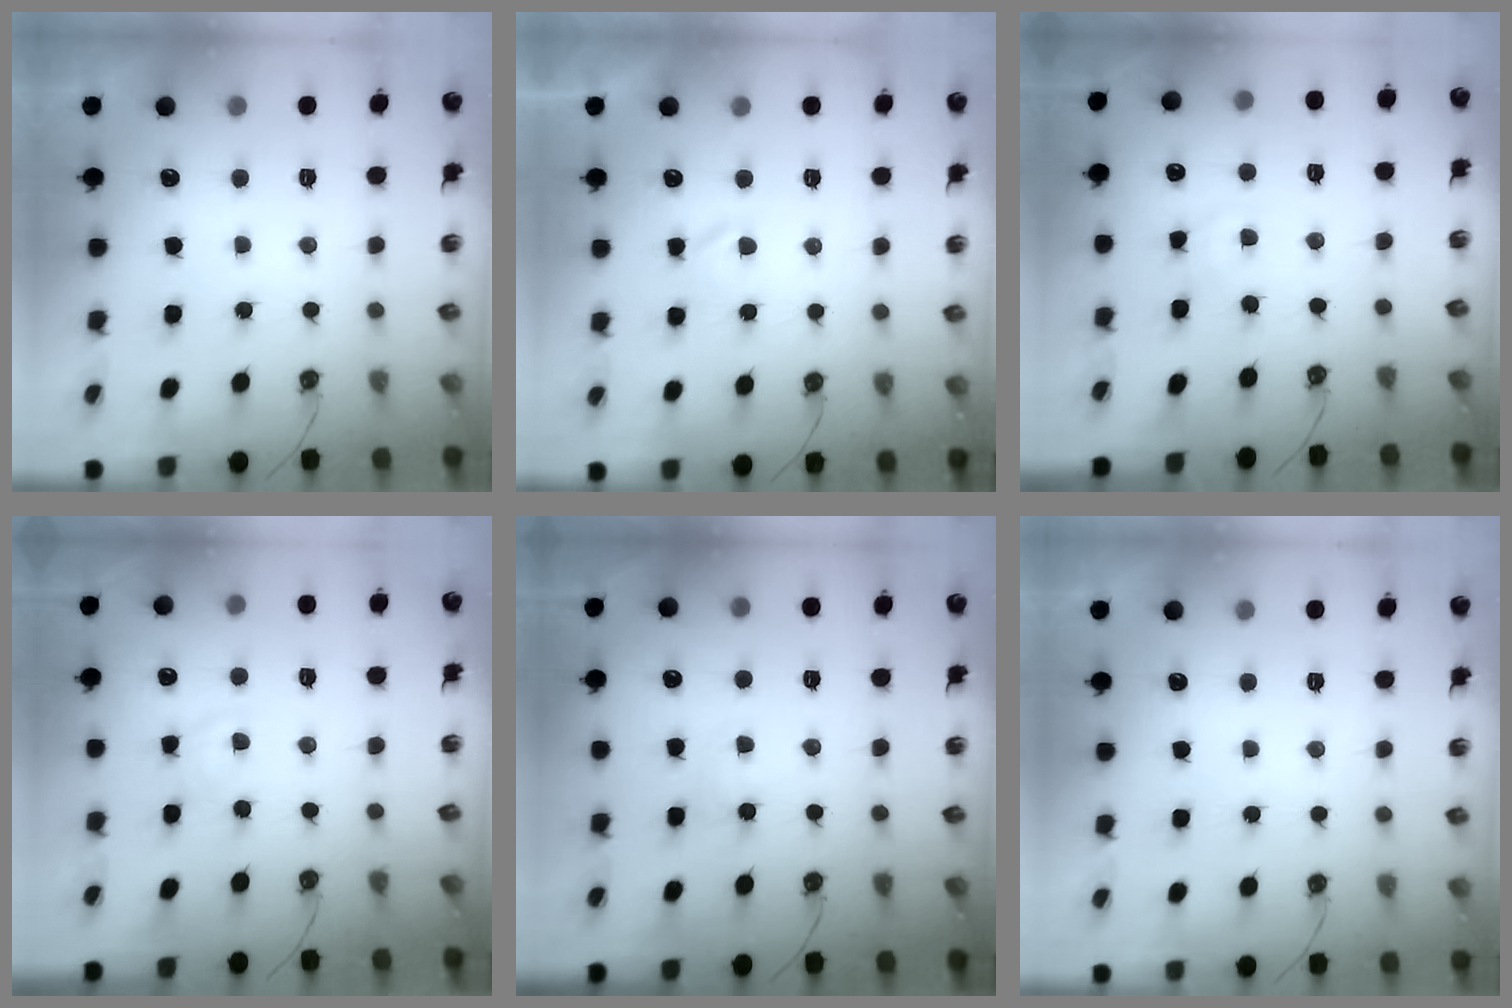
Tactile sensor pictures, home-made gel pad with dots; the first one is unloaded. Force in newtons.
{"total": 2.2, "press": 2.1, "slide": 0.4}
{"total": 2.4, "press": 2.3, "slide": 0.4}
{"total": 4.2, "press": 4.2, "slide": 0.5}
{"total": 5.4, "press": 5.4, "slide": 0.6}
{"total": 0.0}